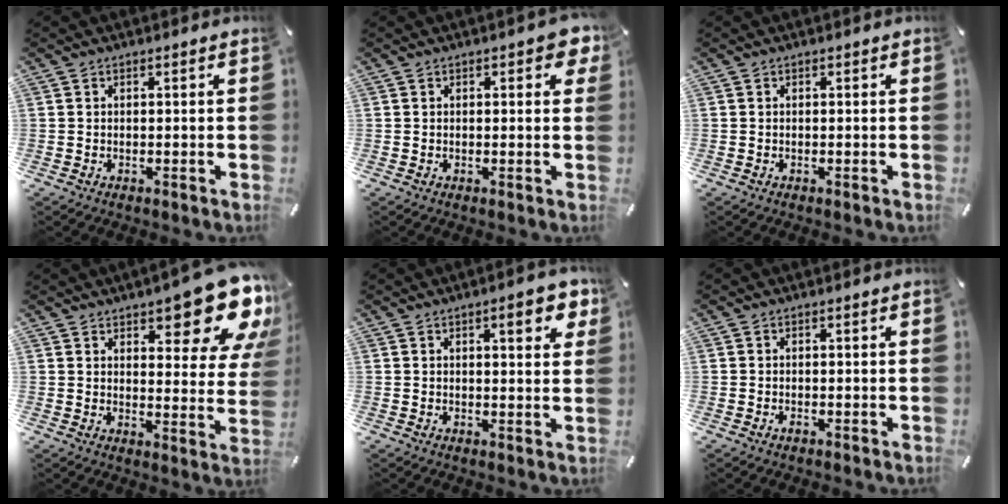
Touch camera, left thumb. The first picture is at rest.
{"total": 3.4, "force": [1.2, 1.5, 2.8], "torque": [-0.033, -0.002, 0.016]}
{"total": 0.0}
{"total": 16.0, "force": [10.8, 5.9, 10.2], "torque": [-0.116, -0.086, 0.179]}
{"total": 7.3, "force": [3.5, 2.2, 6.0], "torque": [-0.081, -0.010, 0.053]}
{"total": 0.6, "force": [-0.3, 0.2, 0.5], "torque": [-0.010, -0.003, -0.005]}